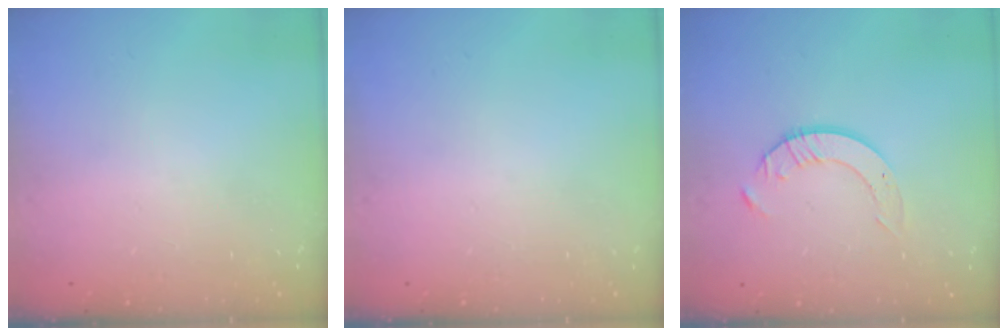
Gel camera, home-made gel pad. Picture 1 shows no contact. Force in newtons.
{"total": 0.0}
{"total": 4.2, "press": 4.2, "slide": 0.5}